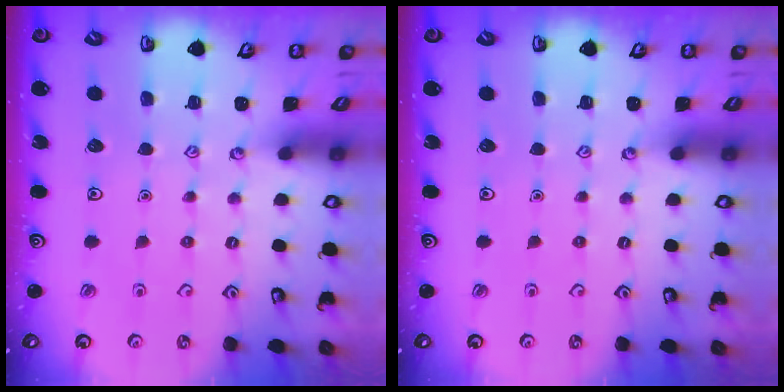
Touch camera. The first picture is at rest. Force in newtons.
{"total": 0.0}